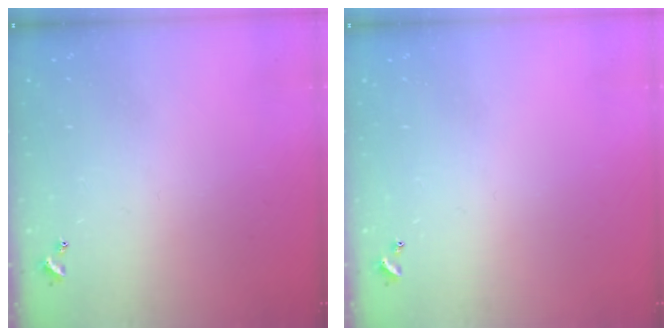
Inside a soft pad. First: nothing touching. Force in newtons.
{"total": 0.0}